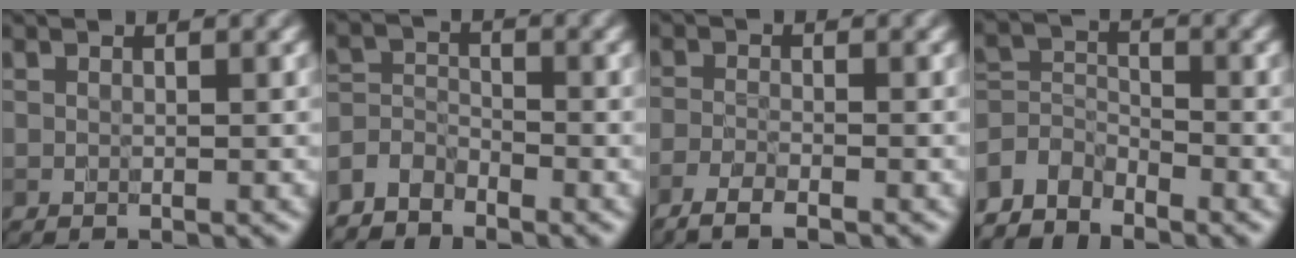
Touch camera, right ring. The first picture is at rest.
{"total": 3.0, "force": [-2.7, 1.1, 0.2], "torque": [-0.002, 0.003, -0.067]}
{"total": 2.8, "force": [-2.3, 0.4, 1.5], "torque": [-0.034, -0.005, -0.051]}
{"total": 3.7, "force": [-3.3, 1.6, 0.7], "torque": [-0.010, 0.002, -0.076]}